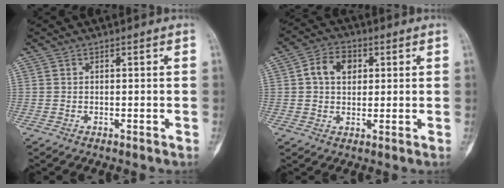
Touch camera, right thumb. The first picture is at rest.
{"total": 6.8, "force": [1.5, 5.0, 4.3], "torque": [-0.060, 0.009, 0.021]}